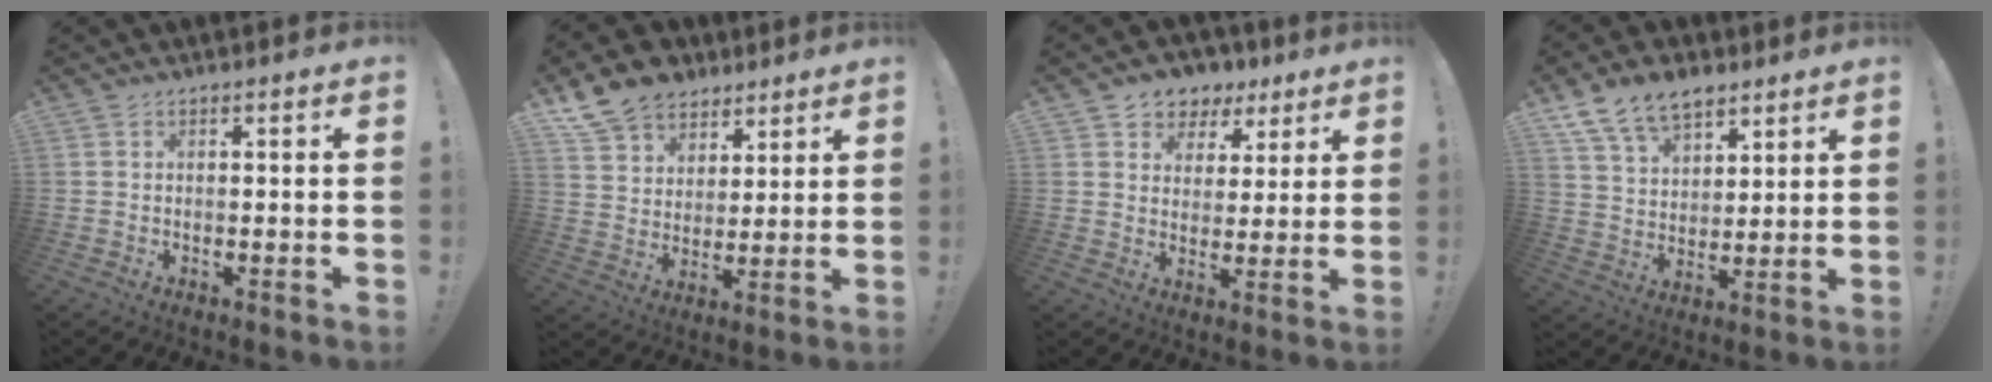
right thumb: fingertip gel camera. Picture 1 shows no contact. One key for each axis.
{"total": 13.2, "fx": 9.2, "fy": 8.7, "fz": 3.7, "tx": -0.067, "ty": -0.059, "tz": 0.180}
{"total": 7.1, "fx": 3.9, "fy": 5.9, "fz": 0.9, "tx": -0.010, "ty": -0.028, "tz": 0.078}
{"total": 12.6, "fx": 8.7, "fy": 7.3, "fz": 5.4, "tx": -0.097, "ty": -0.045, "tz": 0.167}